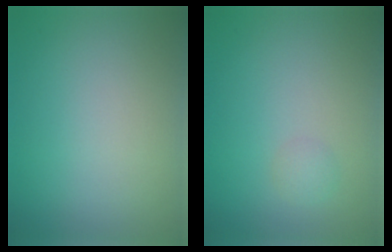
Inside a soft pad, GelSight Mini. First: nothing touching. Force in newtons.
{"total": 1.0, "press": 1.0, "slide": 0.0}